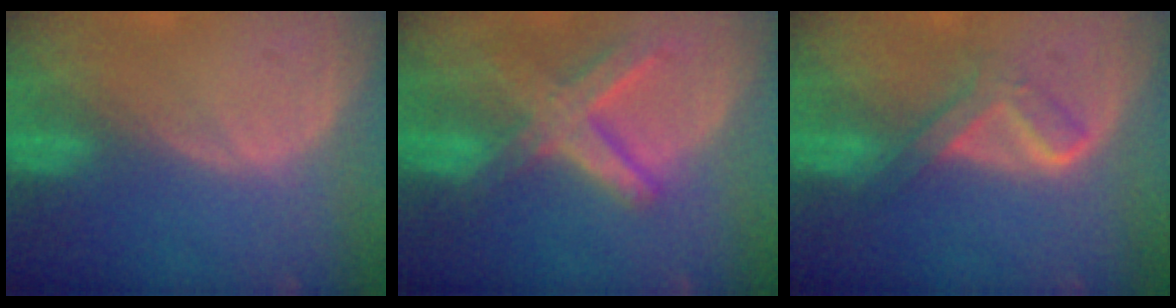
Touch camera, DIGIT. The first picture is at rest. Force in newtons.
{"total": 8.3, "press": 7.1, "slide": 4.3}
{"total": 4.4, "press": 4.4, "slide": 0.4}